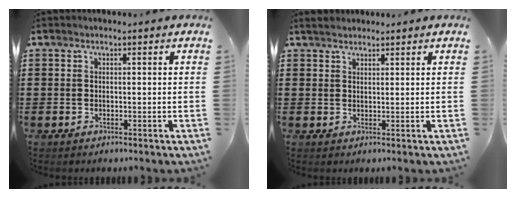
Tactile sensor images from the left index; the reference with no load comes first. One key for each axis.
{"total": 1.8, "fx": 1.6, "fy": 0.6, "fz": 0.3, "tx": -0.010, "ty": 0.004, "tz": 0.032}